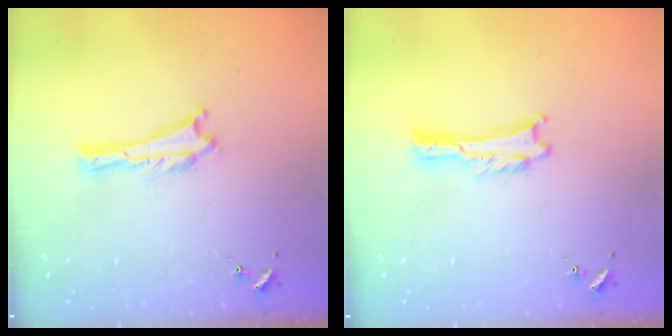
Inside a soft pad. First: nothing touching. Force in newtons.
{"total": 0.0}